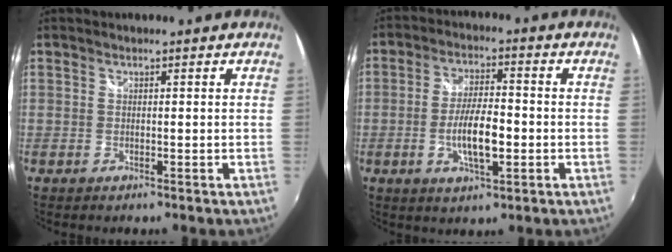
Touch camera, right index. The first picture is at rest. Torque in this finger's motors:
{"motor_torque": [0.26, -0.13, 0.33, 0.08]}